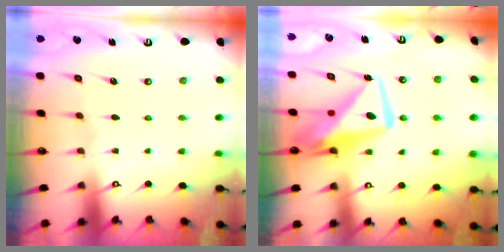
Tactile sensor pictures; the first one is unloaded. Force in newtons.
{"total": 12.5, "press": 12.4, "slide": 1.4}